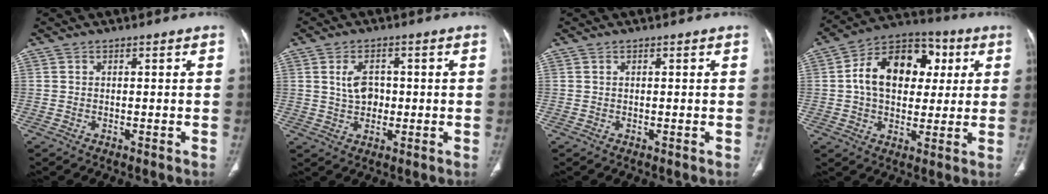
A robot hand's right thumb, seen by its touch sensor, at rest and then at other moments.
{"total": 5.0, "force": [0.6, 3.5, 3.5], "torque": [-0.051, 0.004, 0.013]}
{"total": 0.0}
{"total": 17.1, "force": [3.1, 12.0, 11.8], "torque": [-0.155, 0.017, 0.041]}